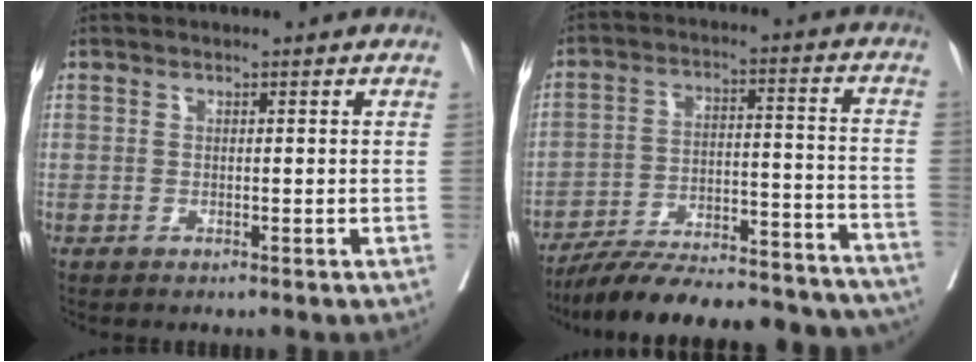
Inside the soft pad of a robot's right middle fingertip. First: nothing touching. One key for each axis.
{"total": 27.9, "fx": -25.3, "fy": 5.5, "fz": 10.5, "tx": -0.123, "ty": 0.002, "tz": -0.353}